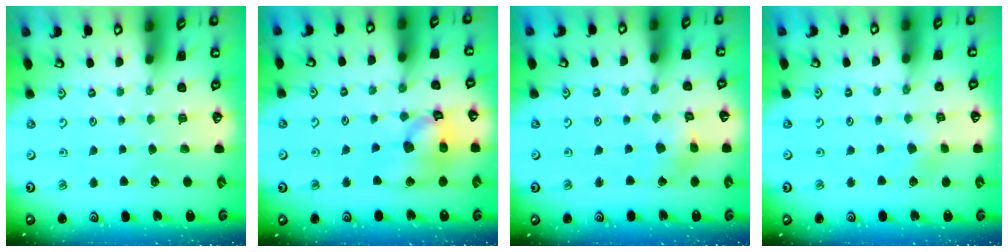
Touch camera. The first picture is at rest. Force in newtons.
{"total": 17.2, "press": 17.0, "slide": 2.5}
{"total": 3.1, "press": 3.1, "slide": 0.2}
{"total": 2.6, "press": 2.6, "slide": 0.4}